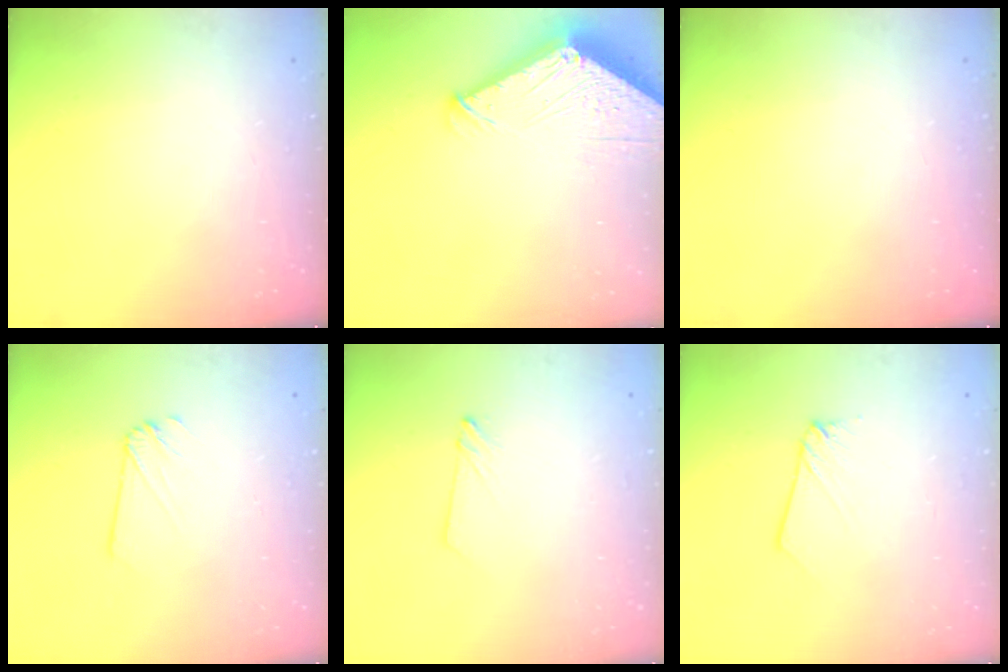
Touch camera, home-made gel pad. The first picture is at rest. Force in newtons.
{"total": 7.1, "press": 7.1, "slide": 0.8}
{"total": 0.0}
{"total": 2.2, "press": 2.2, "slide": 0.1}
{"total": 2.4, "press": 2.4, "slide": 0.2}
{"total": 3.1, "press": 3.0, "slide": 0.3}